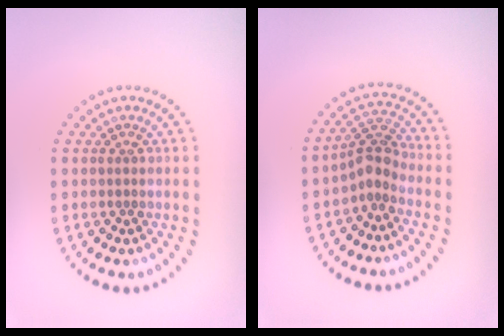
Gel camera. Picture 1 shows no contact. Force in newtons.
{"total": 2.8, "press": 2.1, "slide": 1.8}